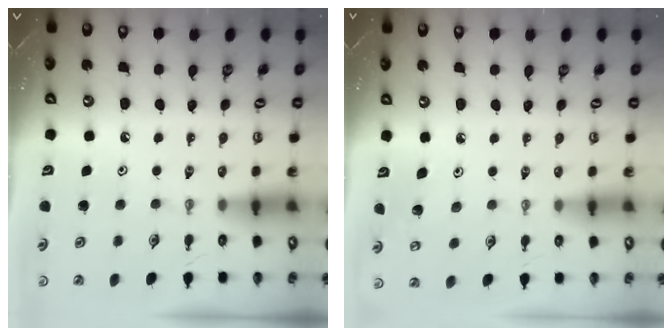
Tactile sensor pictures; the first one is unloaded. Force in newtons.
{"total": 4.0, "press": 3.9, "slide": 0.9}